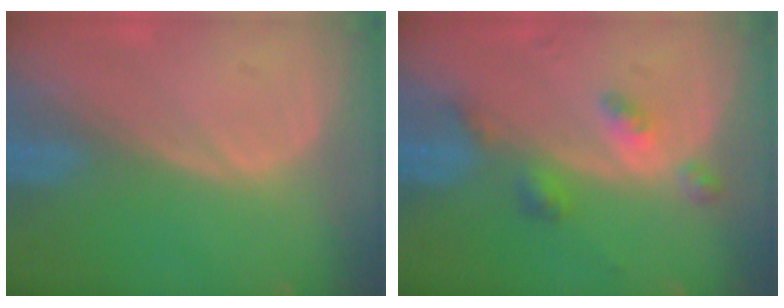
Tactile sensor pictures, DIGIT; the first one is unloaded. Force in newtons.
{"total": 4.5, "press": 4.1, "slide": 1.8}